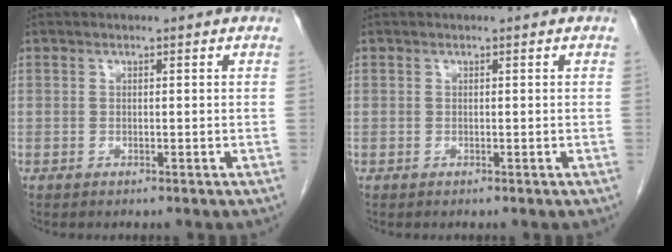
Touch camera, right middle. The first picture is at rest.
{"total": 0.0}